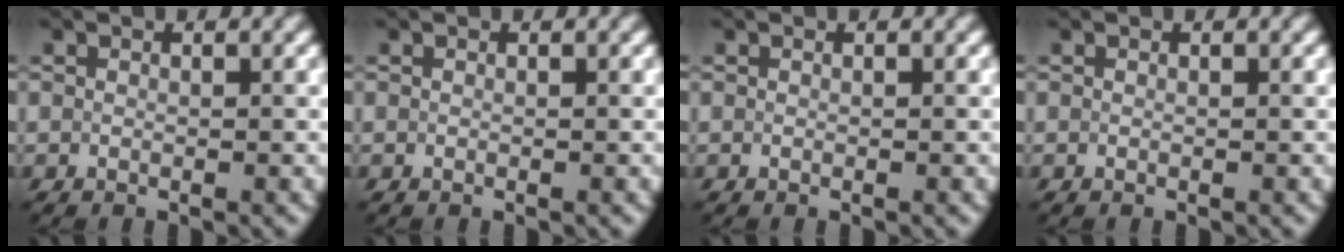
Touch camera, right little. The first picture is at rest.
{"total": 0.0}
{"total": 0.0}
{"total": 0.0}